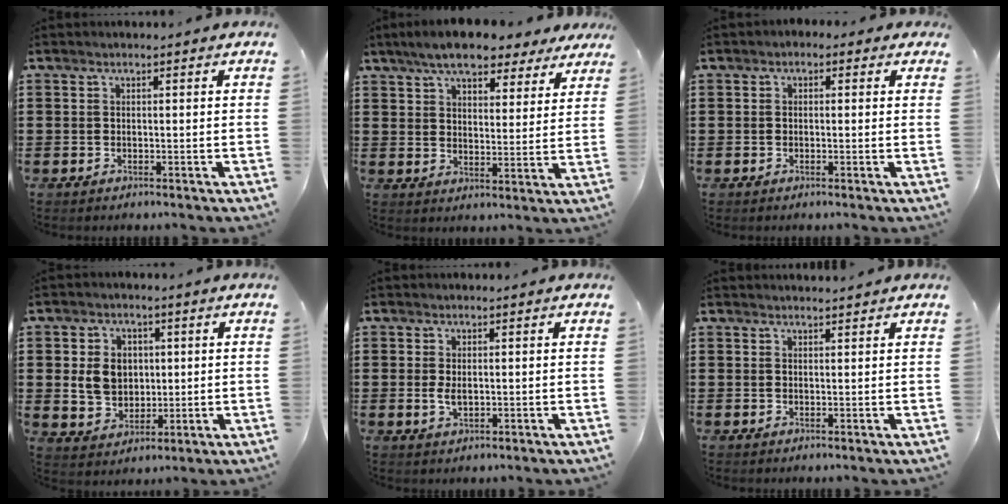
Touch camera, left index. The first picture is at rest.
{"total": 7.5, "force": [6.6, 1.8, 3.2], "torque": [-0.079, -0.011, 0.120]}
{"total": 1.0, "force": [-0.3, 0.8, 0.5], "torque": [-0.012, 0.004, -0.008]}
{"total": 6.3, "force": [0.8, 5.3, 3.4], "torque": [-0.081, 0.010, 0.012]}
{"total": 2.1, "force": [0.0, 1.0, 1.8], "torque": [-0.044, 0.000, -0.004]}
{"total": 1.2, "force": [1.2, 0.0, 0.1], "torque": [-0.005, -0.002, 0.023]}